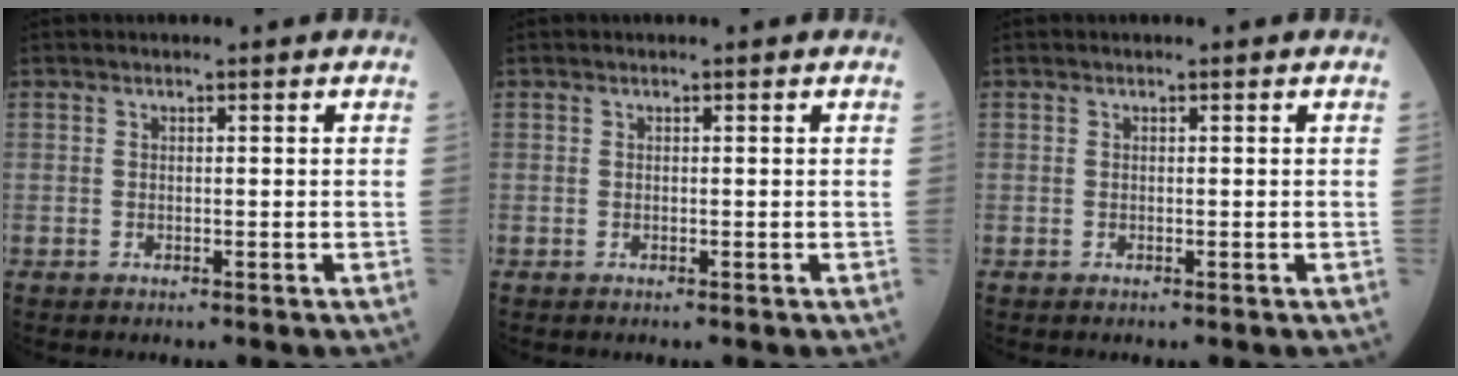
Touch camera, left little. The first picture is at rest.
{"total": 0.0}
{"total": 0.0}